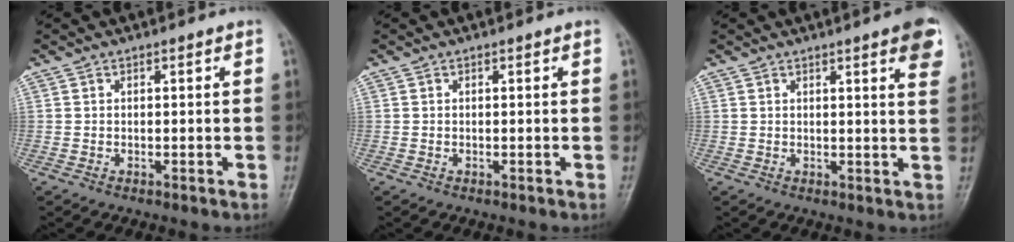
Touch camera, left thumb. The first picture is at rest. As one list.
[{"total": 0.0}, {"total": 6.1, "force": [3.2, 1.1, 5.0], "torque": [-0.051, -0.010, 0.034]}]